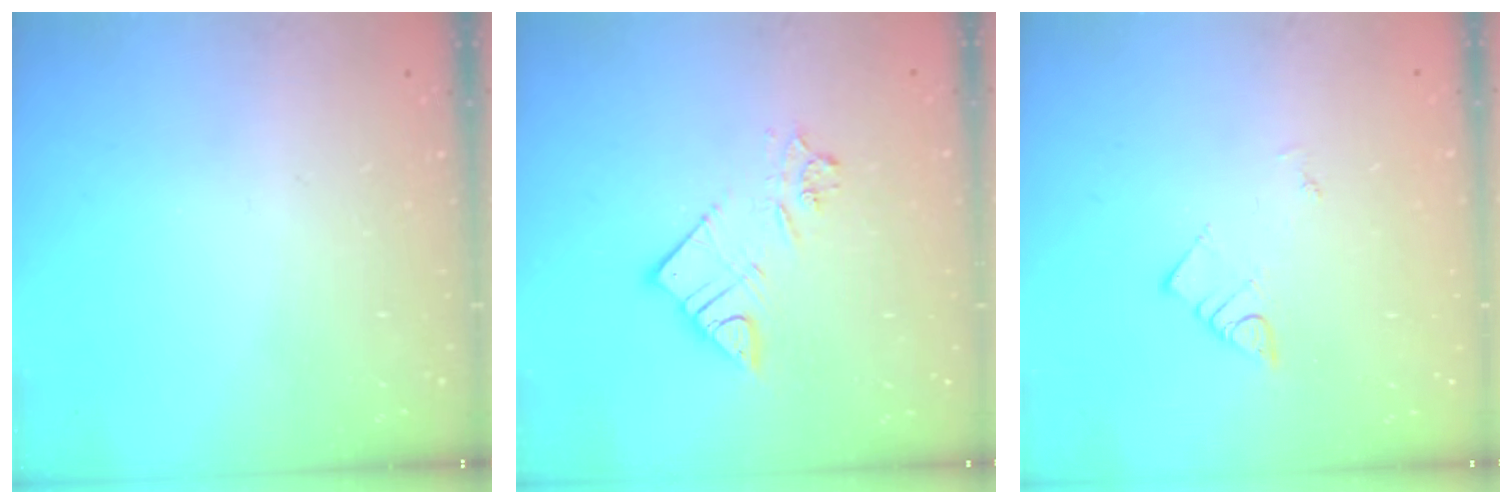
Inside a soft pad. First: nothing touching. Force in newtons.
{"total": 8.6, "press": 8.6, "slide": 0.5}
{"total": 3.6, "press": 3.6, "slide": 0.6}